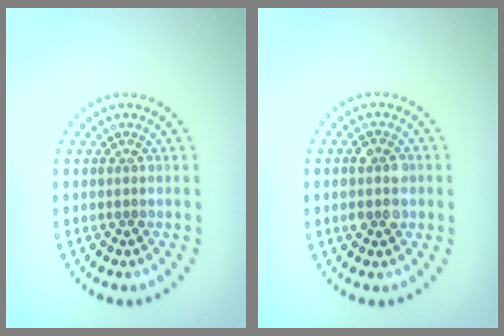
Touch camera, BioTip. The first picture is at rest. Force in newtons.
{"total": 2.7, "press": 2.7, "slide": 0.3}